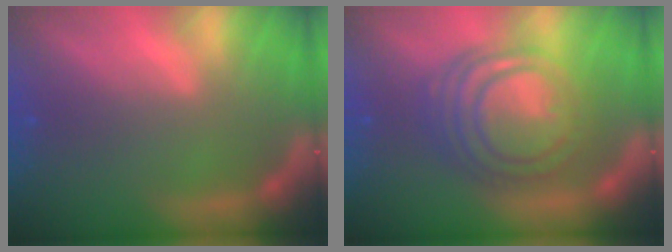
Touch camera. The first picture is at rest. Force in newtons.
{"total": 10.0}